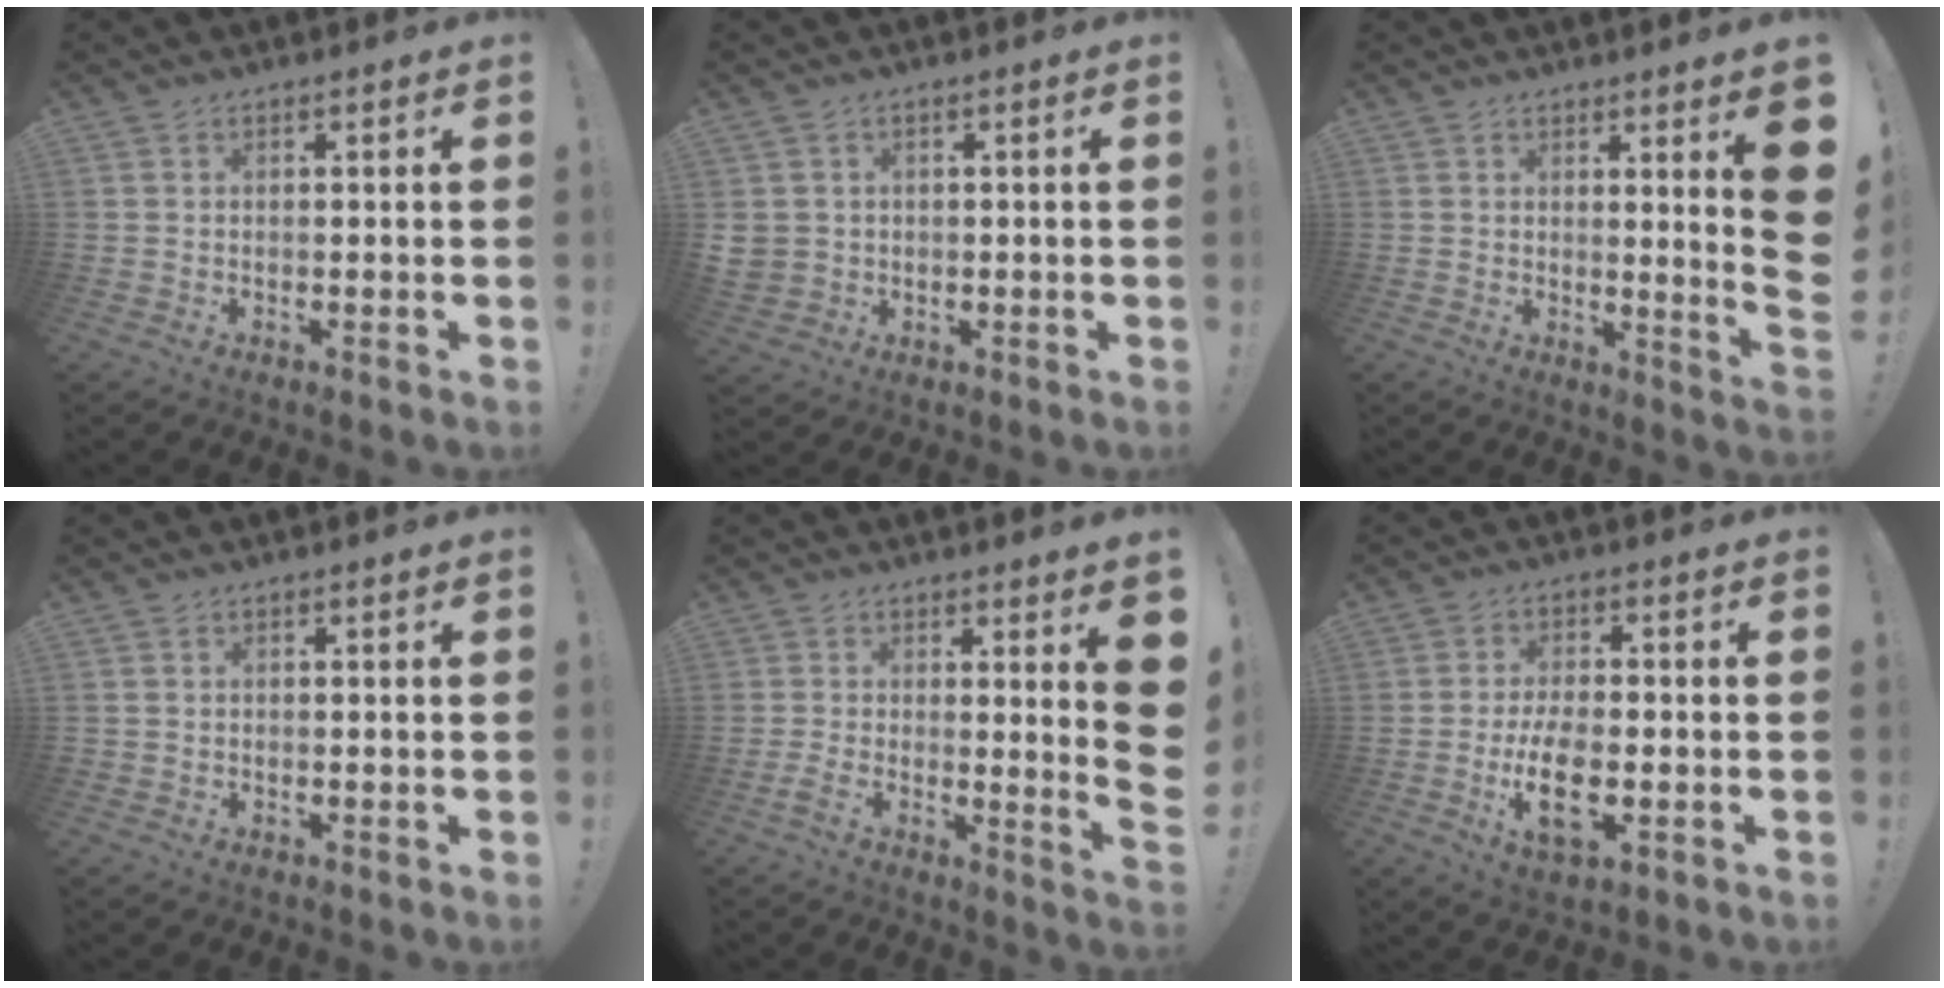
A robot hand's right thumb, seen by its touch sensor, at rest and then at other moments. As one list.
[{"total": 3.8, "force": [0.6, 3.6, 1.0], "torque": [-0.035, -0.002, 0.014]}, {"total": 9.2, "force": [2.6, -0.5, 8.8], "torque": [-0.115, -0.039, 0.036]}, {"total": 0.9, "force": [-0.5, 0.8, 0.0], "torque": [-0.004, 0.005, -0.008]}, {"total": 8.2, "force": [1.1, 0.4, 8.1], "torque": [-0.103, -0.035, 0.018]}, {"total": 10.6, "force": [-3.0, 5.3, 8.6], "torque": [-0.150, -0.003, -0.050]}]